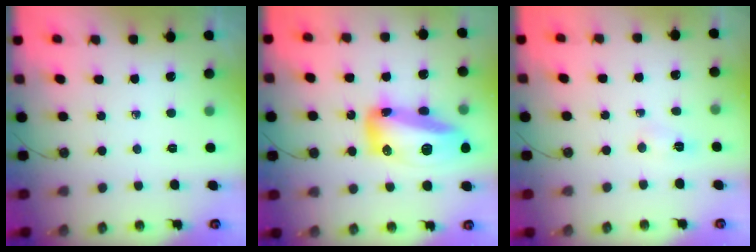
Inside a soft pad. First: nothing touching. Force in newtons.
{"total": 18.6, "press": 18.5, "slide": 1.8}
{"total": 2.9, "press": 2.9, "slide": 0.4}